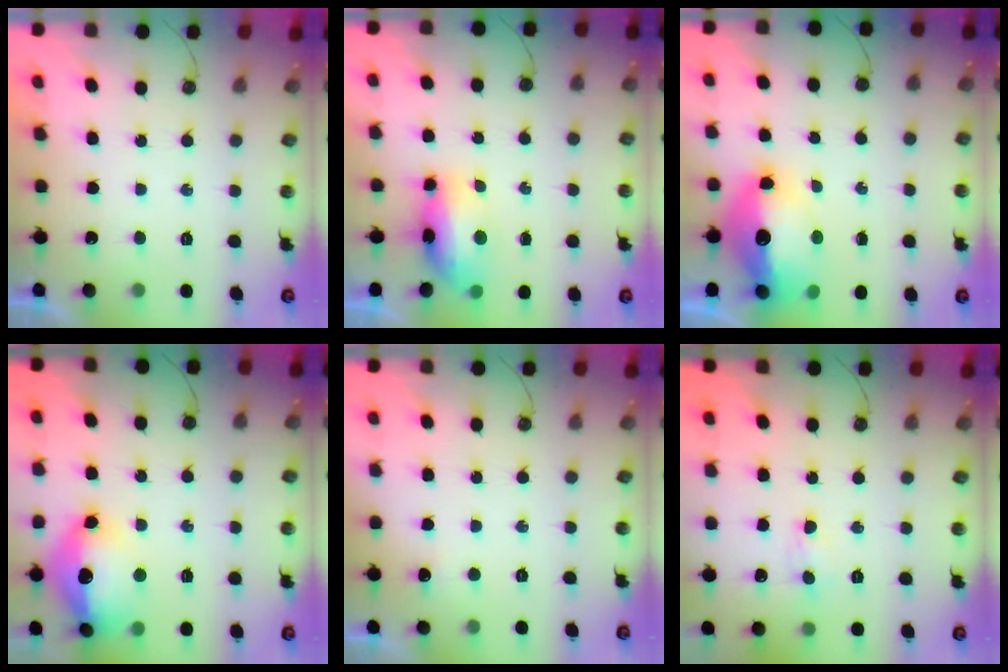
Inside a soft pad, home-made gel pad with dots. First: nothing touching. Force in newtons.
{"total": 14.4, "press": 11.1, "slide": 9.1}
{"total": 15.4, "press": 15.3, "slide": 1.7}
{"total": 15.9, "press": 15.8, "slide": 1.7}
{"total": 2.9, "press": 2.8, "slide": 0.6}
{"total": 4.6, "press": 4.6, "slide": 0.7}